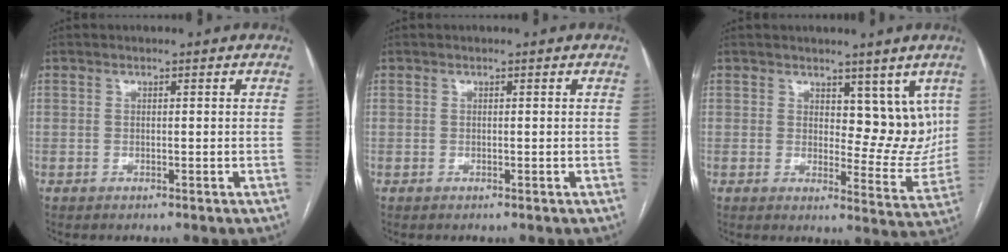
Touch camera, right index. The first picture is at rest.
{"total": 0.0}
{"total": 7.6, "force": [3.7, 4.1, 5.1], "torque": [-0.044, -0.006, 0.057]}